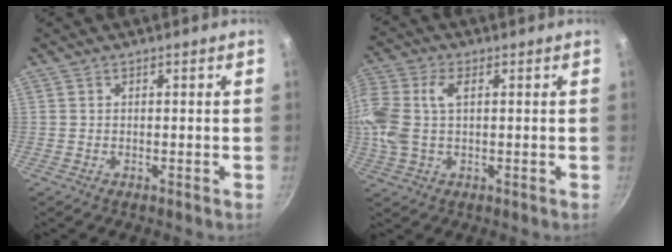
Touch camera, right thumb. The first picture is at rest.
{"total": 12.5, "force": [1.6, 7.4, 9.9], "torque": [-0.267, 0.021, 0.035]}